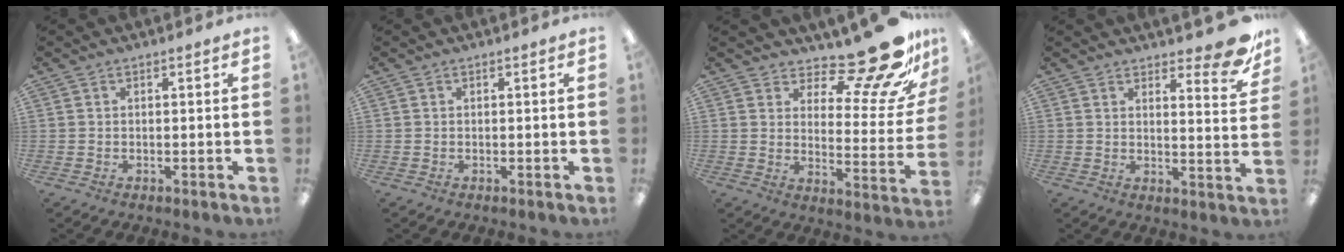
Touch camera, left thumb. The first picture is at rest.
{"total": 0.0}
{"total": 14.9, "force": [12.6, 3.8, 7.0], "torque": [-0.096, -0.110, 0.211]}
{"total": 9.1, "force": [7.3, 2.5, 4.7], "torque": [-0.041, -0.056, 0.122]}